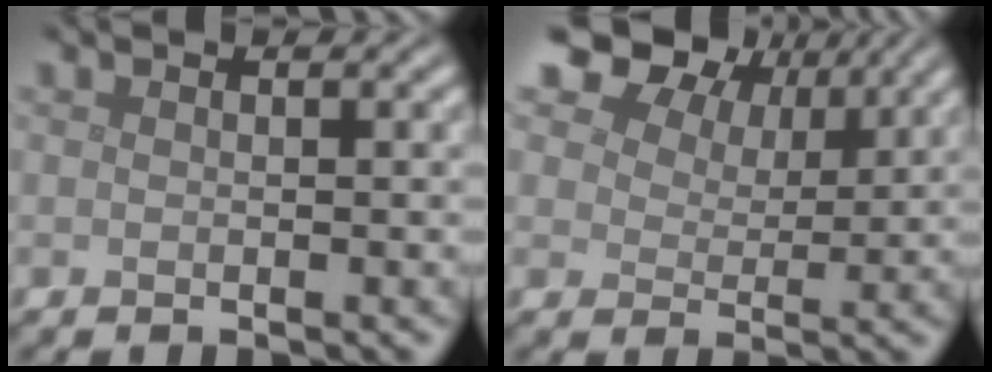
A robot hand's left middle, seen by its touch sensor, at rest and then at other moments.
{"total": 11.1, "force": [7.8, 6.0, 5.2], "torque": [-0.120, 0.007, 0.128]}